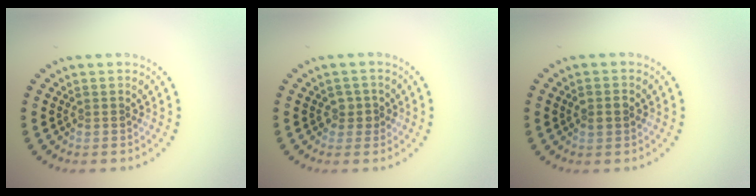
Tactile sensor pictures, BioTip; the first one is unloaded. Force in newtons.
{"total": 1.3, "press": 1.1, "slide": 0.6}
{"total": 1.1, "press": 1.1, "slide": 0.1}